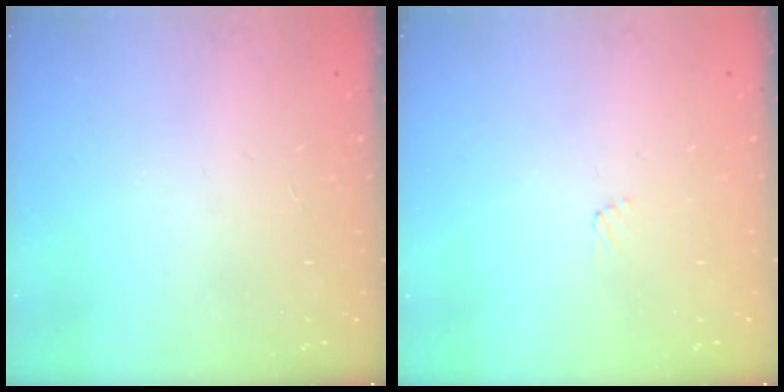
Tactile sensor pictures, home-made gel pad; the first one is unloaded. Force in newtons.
{"total": 3.2, "press": 3.1, "slide": 0.3}